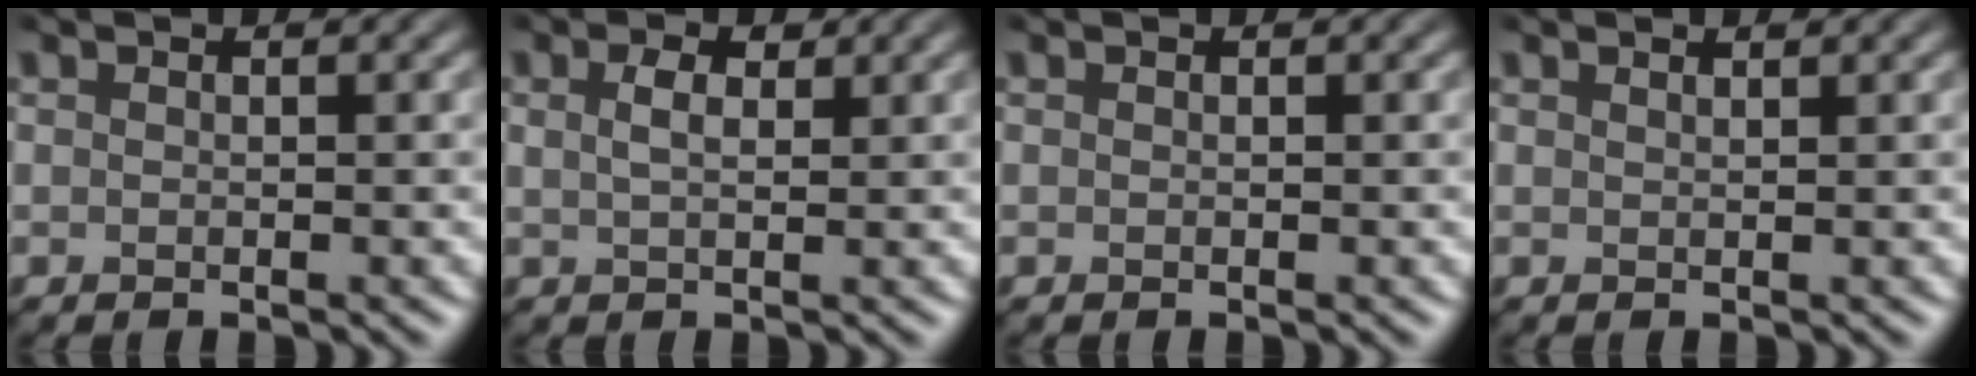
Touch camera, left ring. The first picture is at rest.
{"total": 2.0, "force": [0.9, 0.9, 1.5], "torque": [-0.033, 0.004, 0.016]}
{"total": 0.0}
{"total": 0.8, "force": [0.7, 0.2, 0.4], "torque": [-0.003, 0.000, 0.008]}